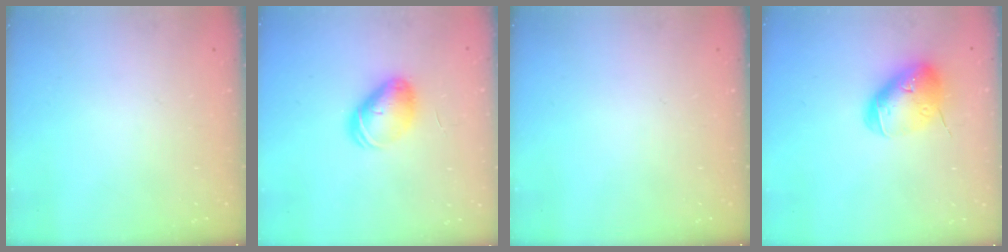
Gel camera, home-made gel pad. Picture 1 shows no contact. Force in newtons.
{"total": 8.1, "press": 8.1, "slide": 0.7}
{"total": 0.0}
{"total": 13.6, "press": 13.4, "slide": 2.2}